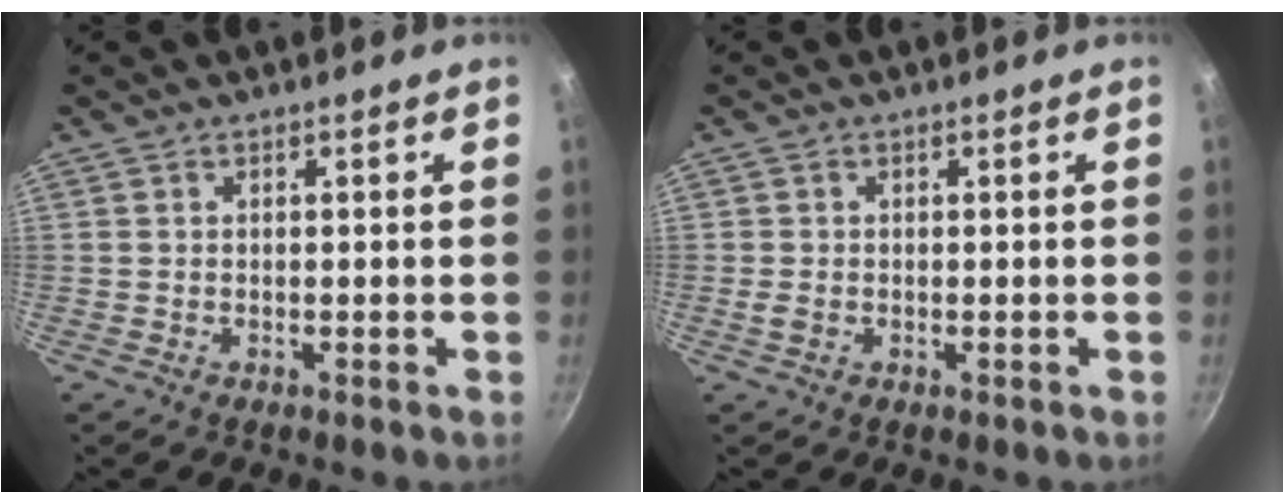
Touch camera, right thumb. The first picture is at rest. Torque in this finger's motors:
{"motor_torque": [0.16, -0.43, 0.00, -0.35, 0.10]}